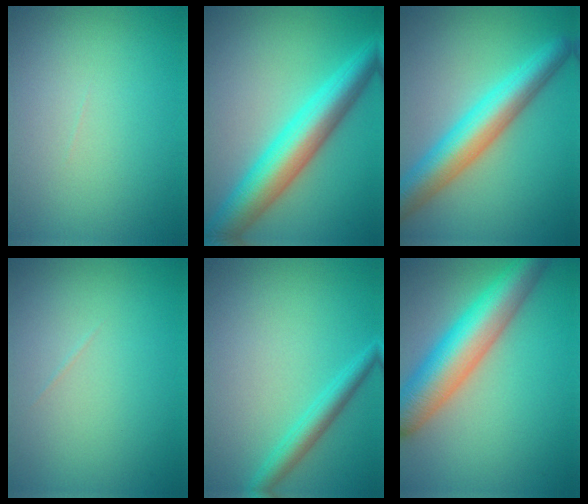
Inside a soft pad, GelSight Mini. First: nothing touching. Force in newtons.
{"total": 7.9, "press": 7.9, "slide": 0.1}
{"total": 7.0, "press": 7.0, "slide": 0.2}
{"total": 0.0}
{"total": 2.6, "press": 2.5, "slide": 0.1}
{"total": 8.6, "press": 8.6, "slide": 0.3}